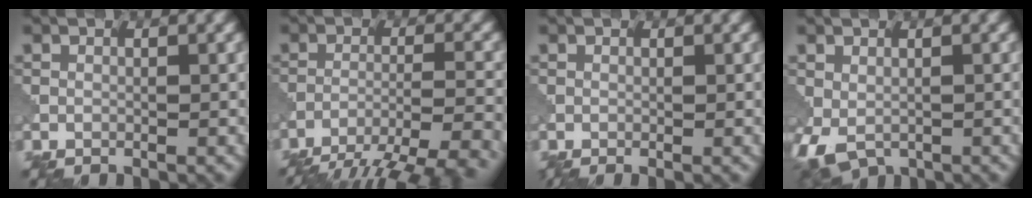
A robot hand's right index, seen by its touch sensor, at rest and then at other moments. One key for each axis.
{"total": 9.6, "fx": -8.2, "fy": 1.7, "fz": 4.8, "tx": -0.072, "ty": -0.008, "tz": -0.112}
{"total": 0.0}
{"total": 4.4, "fx": -1.7, "fy": 2.6, "fz": 3.2, "tx": -0.069, "ty": -0.015, "tz": -0.023}